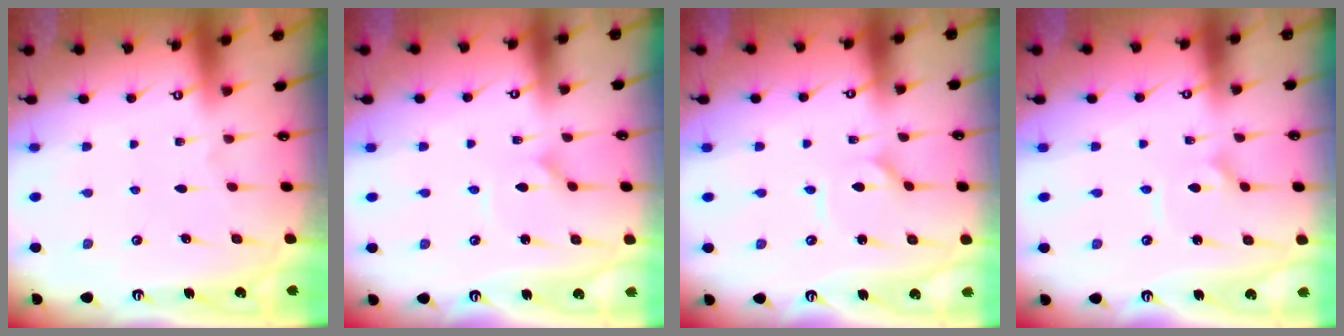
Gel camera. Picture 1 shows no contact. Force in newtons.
{"total": 1.2, "press": 1.2, "slide": 0.2}
{"total": 1.7, "press": 1.6, "slide": 0.2}
{"total": 2.8, "press": 2.8, "slide": 0.3}